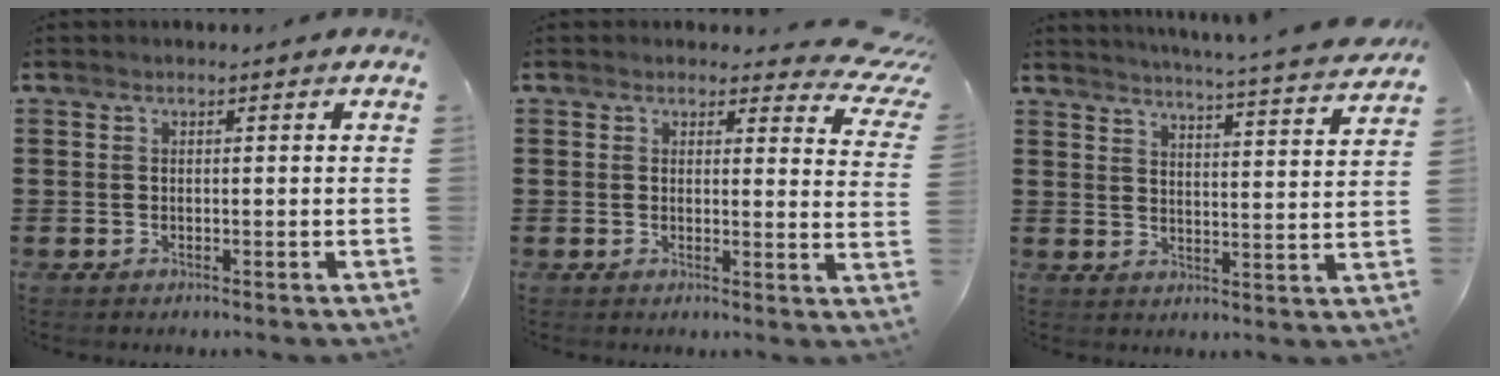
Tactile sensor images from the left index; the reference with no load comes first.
{"total": 3.5, "force": [2.7, 1.5, 1.7], "torque": [-0.023, -0.014, 0.044]}
{"total": 4.5, "force": [4.3, -1.0, 1.1], "torque": [-0.032, -0.040, 0.068]}